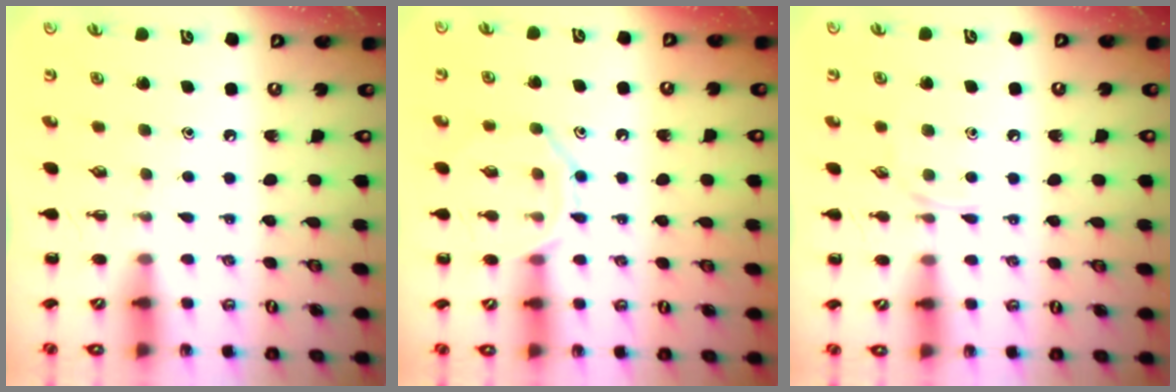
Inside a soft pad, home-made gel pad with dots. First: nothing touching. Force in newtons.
{"total": 10.2, "press": 10.1, "slide": 0.6}
{"total": 4.3, "press": 4.1, "slide": 1.3}